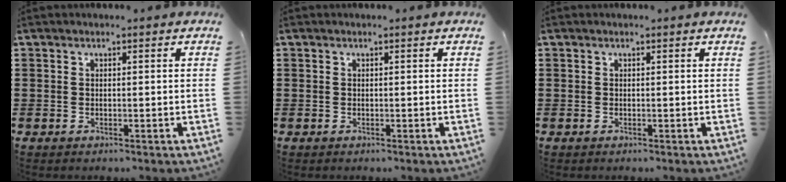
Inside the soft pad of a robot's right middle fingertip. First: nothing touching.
{"total": 0.0}
{"total": 0.0}